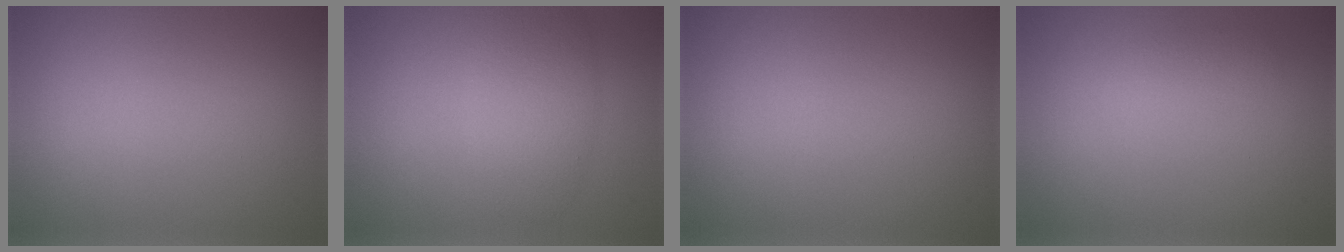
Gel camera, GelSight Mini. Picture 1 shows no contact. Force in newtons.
{"total": 4.0, "press": 4.0, "slide": 0.2}
{"total": 0.0}
{"total": 1.5, "press": 1.5, "slide": 0.1}